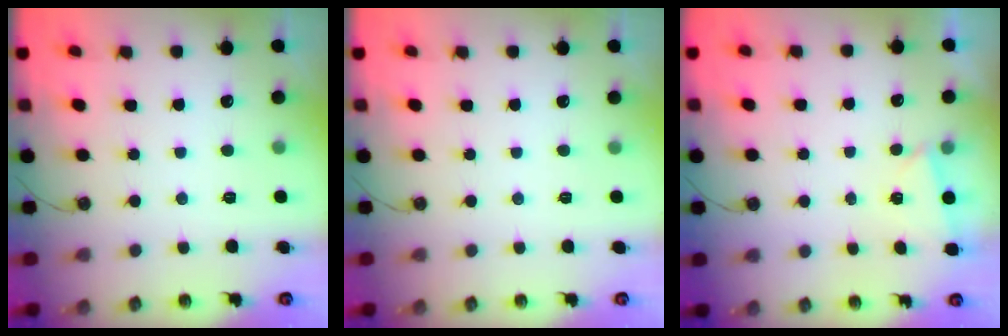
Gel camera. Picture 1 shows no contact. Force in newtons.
{"total": 1.3, "press": 0.5, "slide": 1.2}
{"total": 0.6, "press": 0.0, "slide": 0.6}